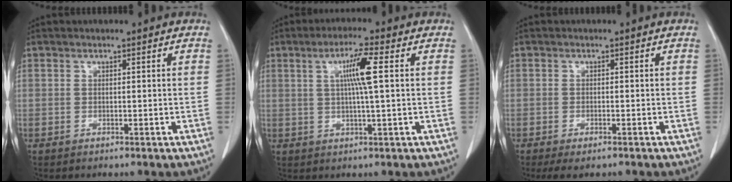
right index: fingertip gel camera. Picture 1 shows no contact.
{"total": 6.1, "force": [1.4, -0.3, 5.9], "torque": [-0.107, 0.003, 0.025]}
{"total": 3.5, "force": [-2.6, 1.0, 2.1], "torque": [-0.034, -0.009, -0.034]}